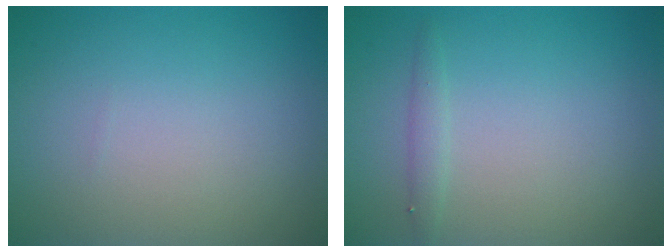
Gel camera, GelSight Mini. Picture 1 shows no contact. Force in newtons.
{"total": 1.0, "press": 1.0, "slide": 0.1}